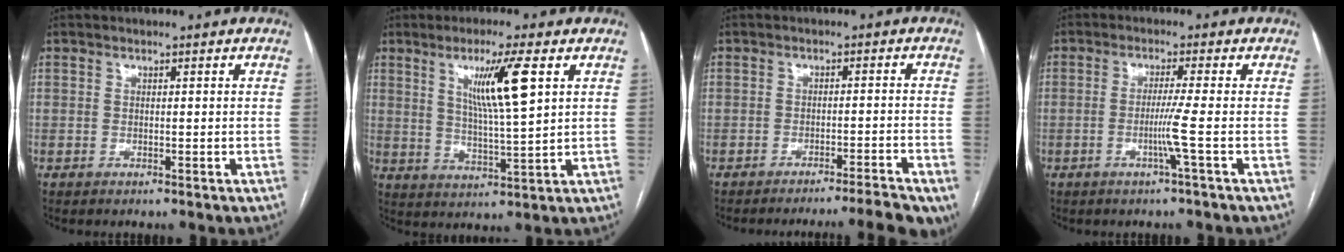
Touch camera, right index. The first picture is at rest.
{"total": 9.3, "force": [3.6, -0.3, 8.6], "torque": [-0.153, -0.007, 0.065]}
{"total": 10.4, "force": [-9.5, -1.1, 4.3], "torque": [-0.036, -0.011, -0.121]}
{"total": 4.2, "force": [-1.3, -1.6, 3.6], "torque": [-0.070, -0.007, -0.025]}